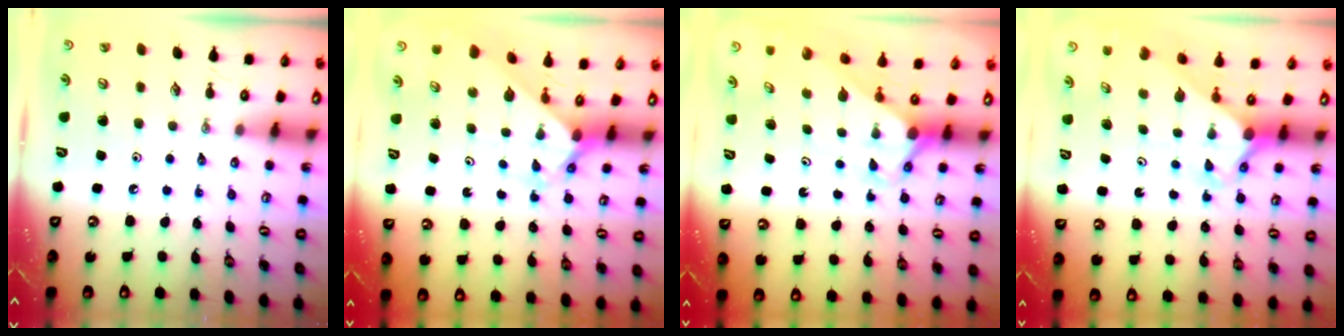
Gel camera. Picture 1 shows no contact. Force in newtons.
{"total": 2.4, "press": 2.4, "slide": 0.2}
{"total": 2.7, "press": 2.7, "slide": 0.0}
{"total": 2.6, "press": 2.6, "slide": 0.2}